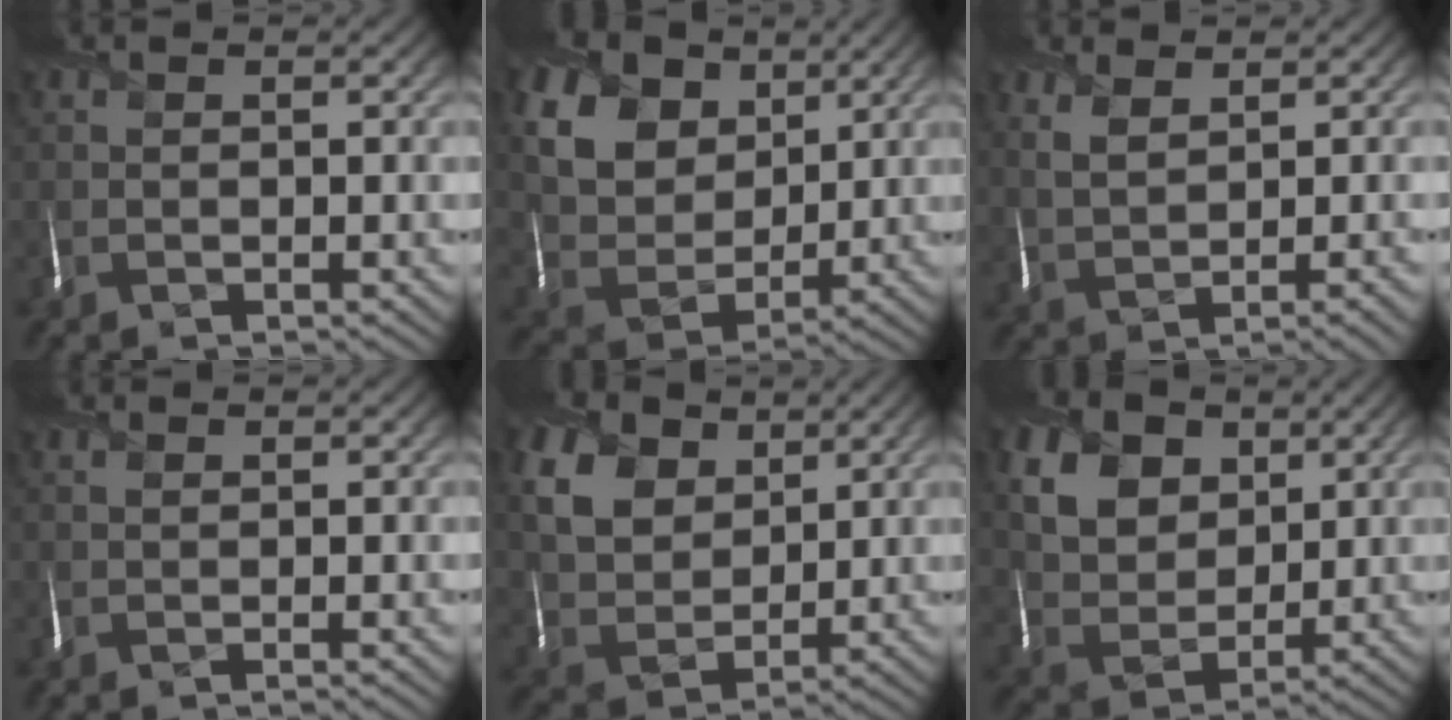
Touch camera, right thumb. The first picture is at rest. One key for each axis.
{"total": 15.3, "fx": 7.4, "fy": 10.8, "fz": 8.0, "tx": -0.231, "ty": 0.026, "tz": 0.157}
{"total": 3.9, "fx": 2.0, "fy": 1.4, "fz": 3.1, "tx": -0.070, "ty": 0.006, "tz": 0.047}
{"total": 0.6, "fx": 0.3, "fy": -0.1, "fz": 0.5, "tx": -0.010, "ty": 0.004, "tz": 0.003}
{"total": 12.0, "fx": 5.8, "fy": 8.3, "fz": 6.4, "tx": -0.198, "ty": 0.009, "tz": 0.120}
{"total": 13.2, "fx": 6.4, "fy": 9.3, "fz": 6.9, "tx": -0.187, "ty": 0.013, "tz": 0.124}